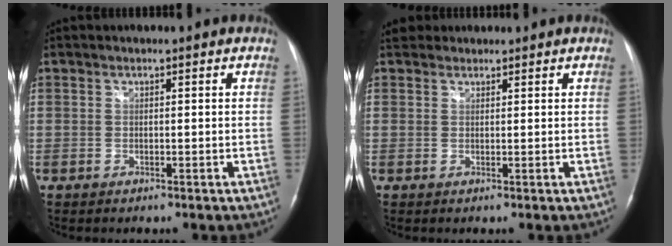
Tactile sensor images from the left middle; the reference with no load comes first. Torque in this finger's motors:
{"motor_torque": [0.14, -0.12, -0.08, 0.01]}